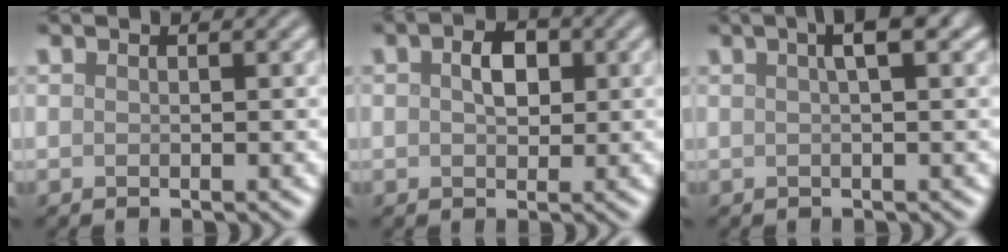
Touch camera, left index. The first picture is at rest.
{"total": 2.7, "force": [0.5, 1.8, 2.0], "torque": [-0.036, 0.003, 0.005]}
{"total": 3.0, "force": [1.1, 0.7, 2.7], "torque": [-0.032, 0.013, 0.014]}